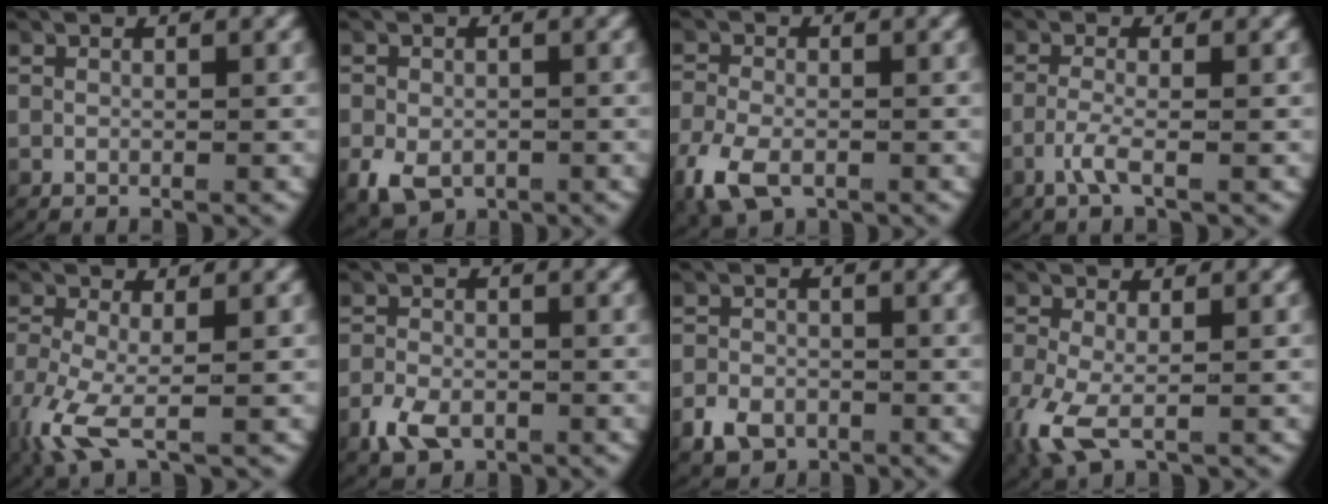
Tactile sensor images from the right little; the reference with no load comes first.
{"total": 4.1, "force": [-1.9, 3.1, 1.9], "torque": [-0.049, -0.032, -0.016]}
{"total": 4.3, "force": [-2.4, 2.8, 2.3], "torque": [-0.074, -0.021, -0.029]}
{"total": 1.9, "force": [-1.4, 0.2, 1.4], "torque": [-0.042, -0.013, -0.021]}
{"total": 3.8, "force": [-1.4, 2.0, 2.9], "torque": [-0.096, -0.029, -0.012]}
{"total": 3.6, "force": [-2.3, 2.3, 1.5], "torque": [-0.039, -0.013, -0.035]}
{"total": 3.0, "force": [-2.0, 2.1, 0.7], "torque": [-0.017, -0.012, -0.033]}
{"total": 3.7, "force": [-1.4, 2.2, 2.6], "torque": [-0.084, -0.027, -0.013]}